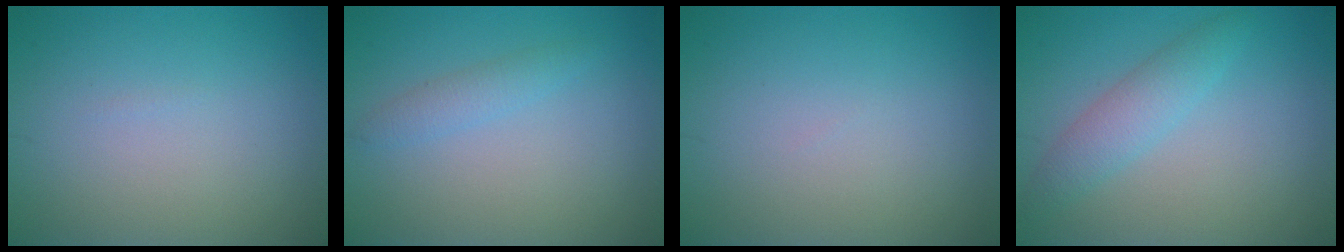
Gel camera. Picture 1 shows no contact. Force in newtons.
{"total": 1.5, "press": 1.5, "slide": 0.0}
{"total": 0.0}
{"total": 2.8, "press": 2.8, "slide": 0.1}